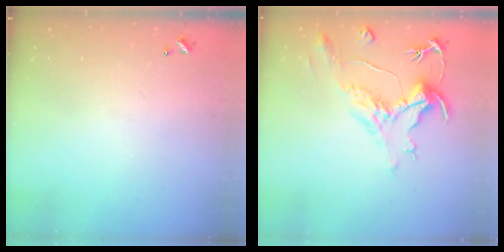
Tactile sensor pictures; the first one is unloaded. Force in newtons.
{"total": 1.8, "press": 0.8, "slide": 1.5}